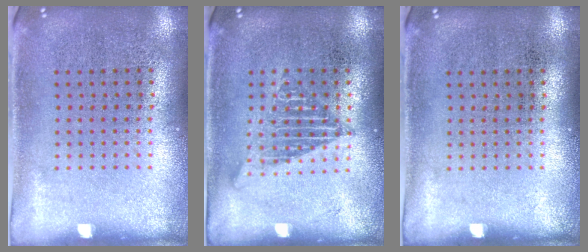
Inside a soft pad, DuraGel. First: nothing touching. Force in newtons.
{"total": 1.3, "press": 1.3, "slide": 0.1}
{"total": 0.0}